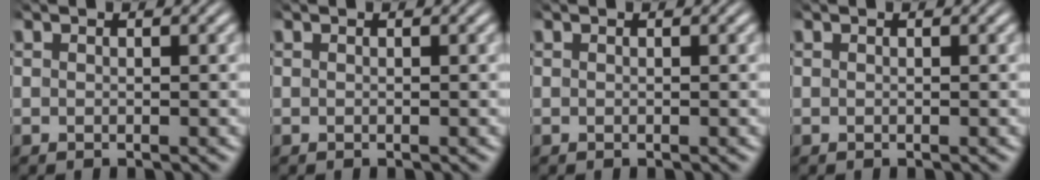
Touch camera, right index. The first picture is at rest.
{"total": 0.0}
{"total": 0.0}
{"total": 0.0}